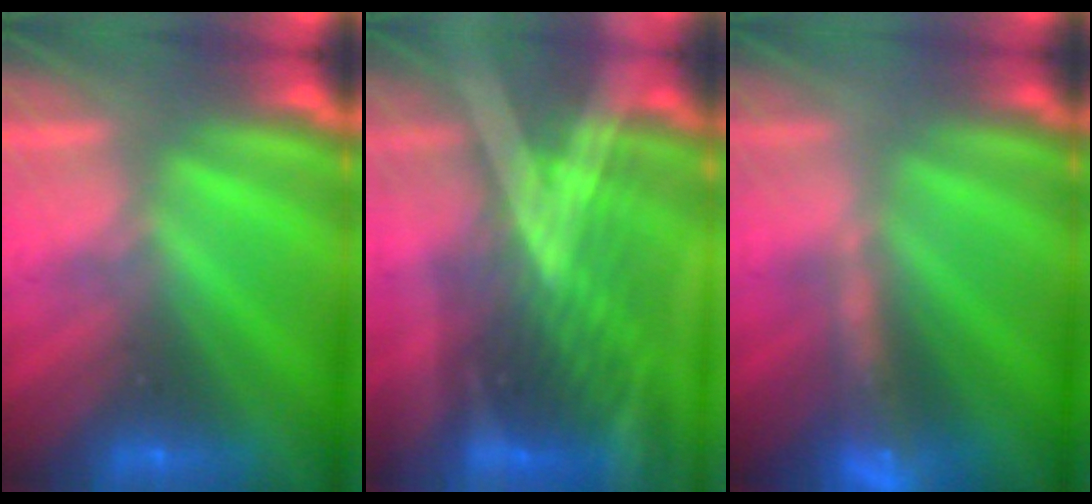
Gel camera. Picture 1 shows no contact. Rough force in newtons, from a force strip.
{"total": 2.9}
{"total": 8.7}